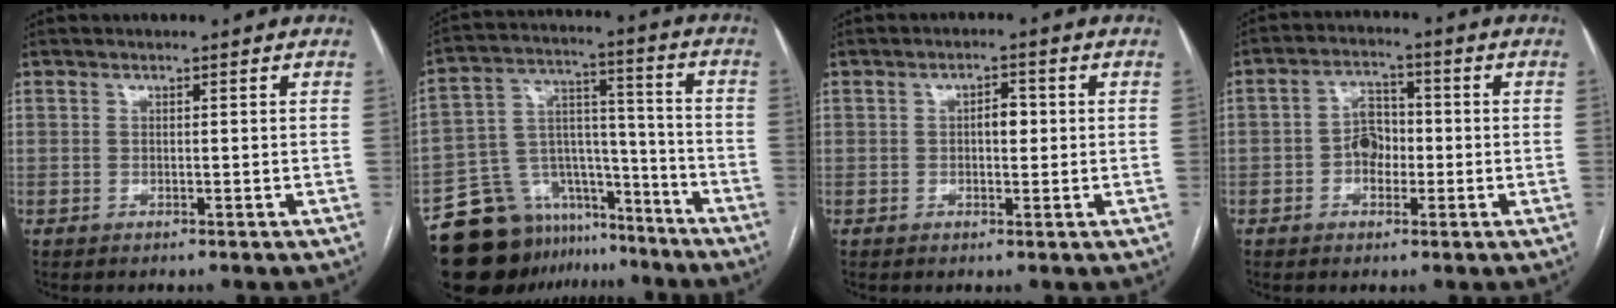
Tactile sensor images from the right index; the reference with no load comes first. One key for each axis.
{"total": 16.4, "fx": -13.0, "fy": 9.2, "fz": 3.5, "tx": -0.059, "ty": 0.078, "tz": -0.207}
{"total": 2.7, "fx": 0.2, "fy": 1.3, "fz": 2.3, "tx": -0.034, "ty": 0.008, "tz": 0.001}
{"total": 5.0, "fx": -1.0, "fy": 3.5, "fz": 3.5, "tx": -0.062, "ty": 0.018, "tz": -0.019}